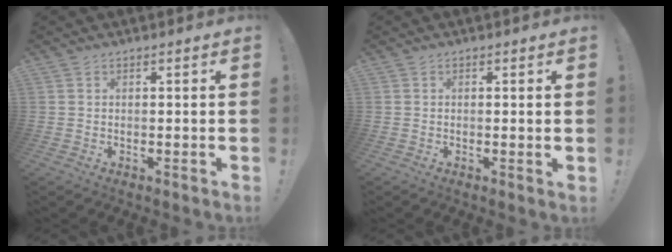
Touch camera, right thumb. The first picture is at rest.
{"total": 1.0, "force": [0.4, -0.2, 0.9], "torque": [-0.012, -0.003, 0.006]}